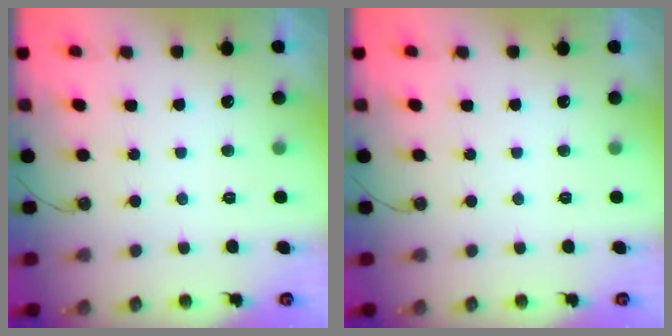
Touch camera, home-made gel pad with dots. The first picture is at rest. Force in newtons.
{"total": 0.0}